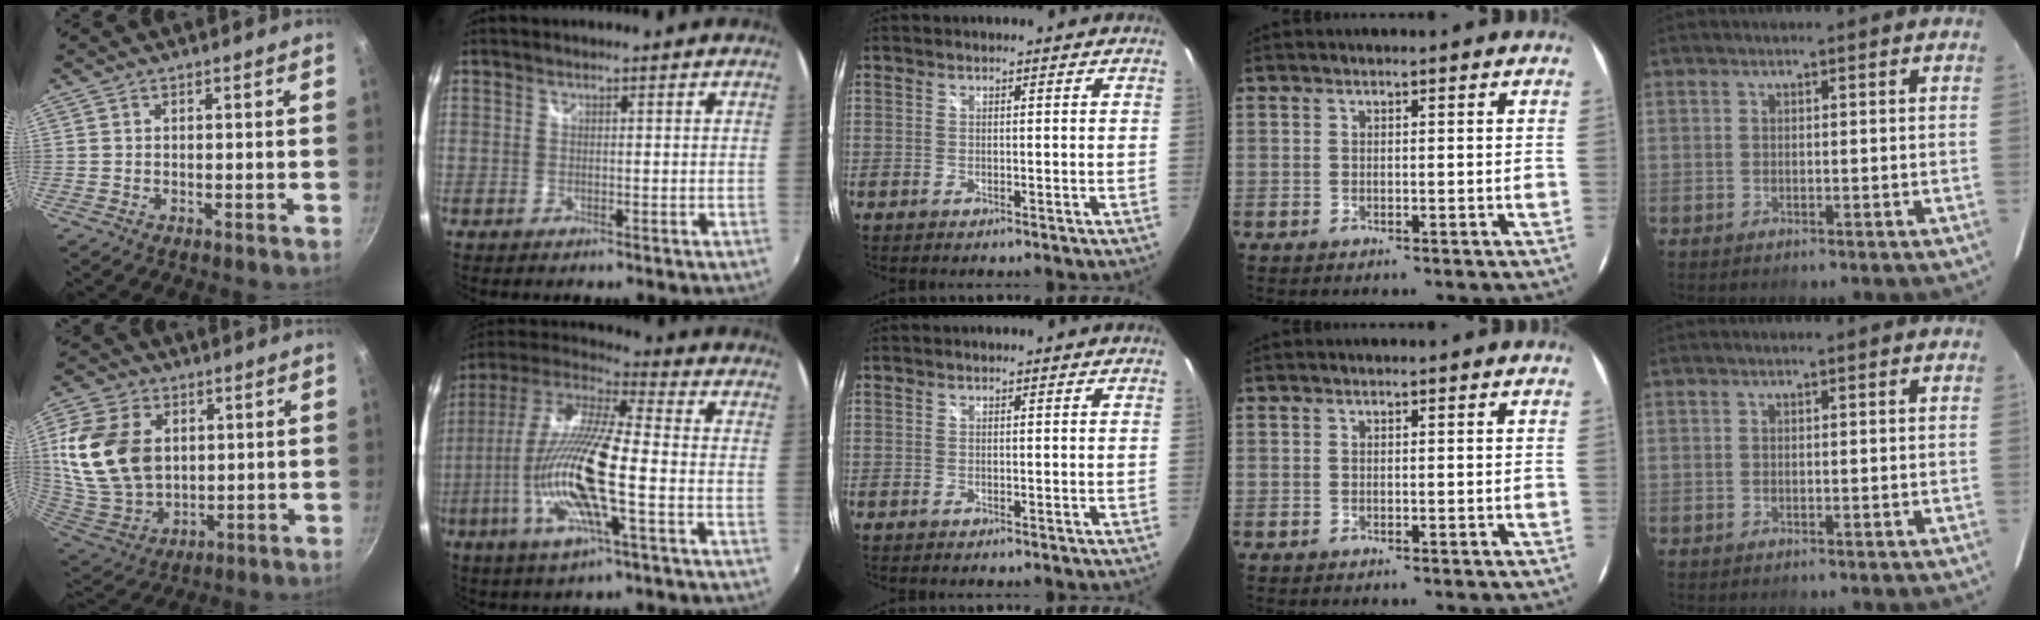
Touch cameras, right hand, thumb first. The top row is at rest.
{"thumb": {"total": 19.0, "force": [3.5, 13.6, 12.8], "torque": [-0.237, -0.012, 0.080]}, "index": {"total": 18.3, "force": [-4.9, 3.2, 17.4], "torque": [-0.331, -0.021, -0.097]}}